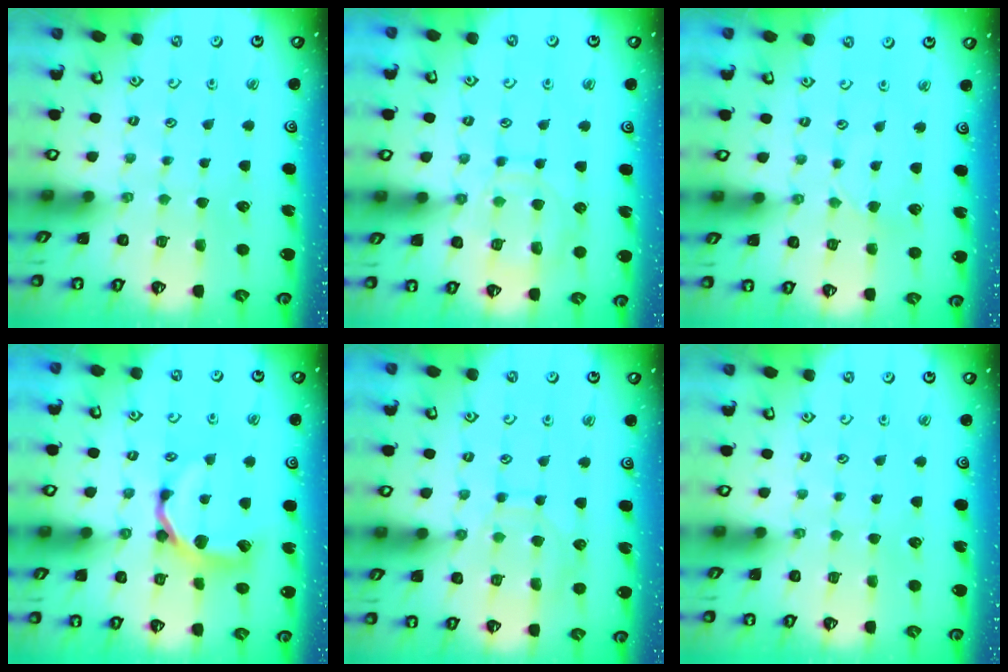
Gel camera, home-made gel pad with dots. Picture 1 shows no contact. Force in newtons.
{"total": 11.5, "press": 11.4, "slide": 1.2}
{"total": 2.0, "press": 2.0, "slide": 0.2}
{"total": 10.6, "press": 10.6, "slide": 1.3}
{"total": 9.7, "press": 9.7, "slide": 0.8}
{"total": 0.0}